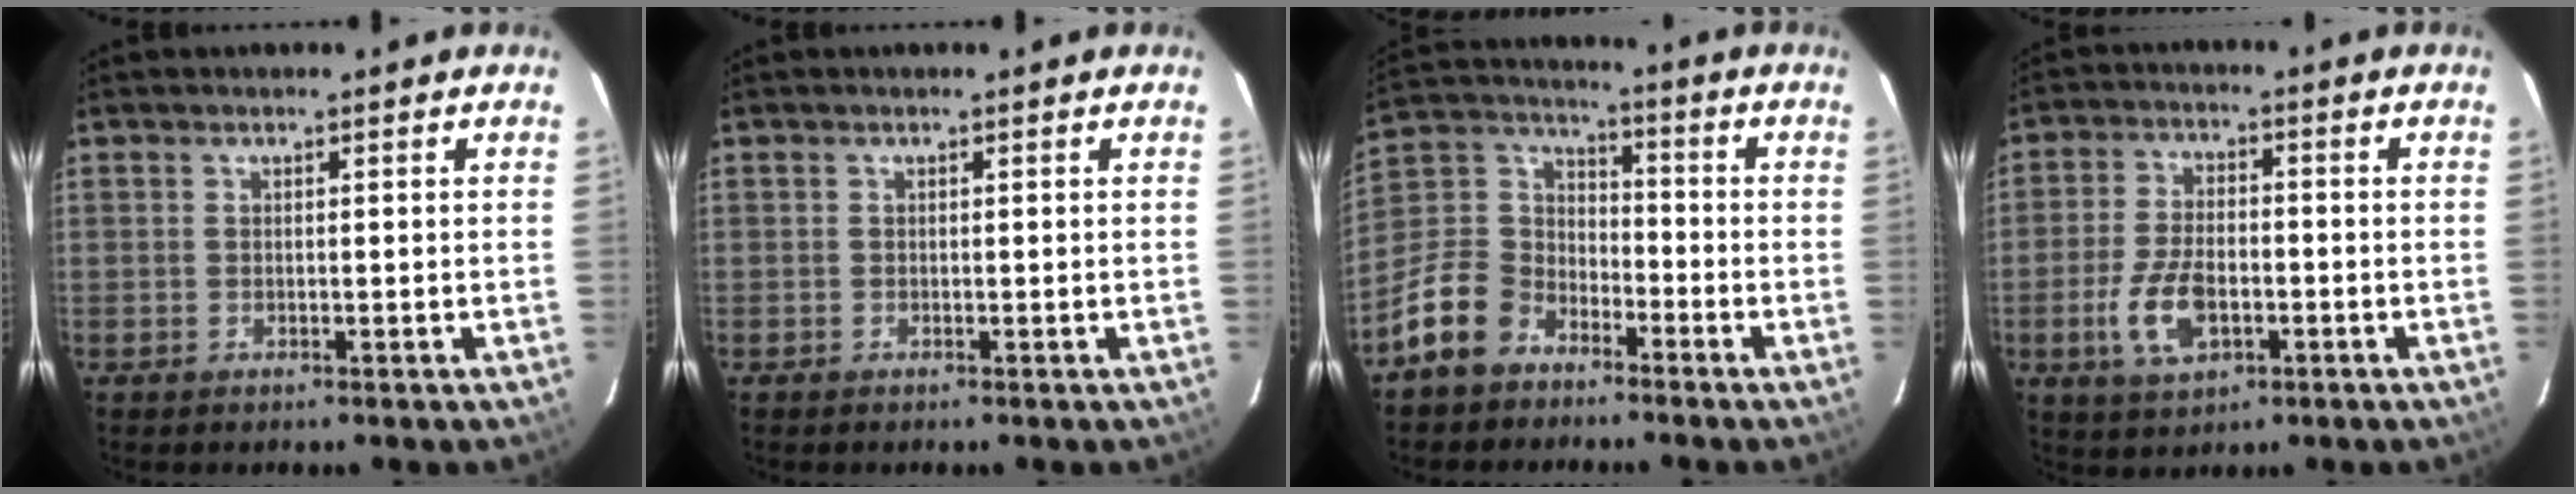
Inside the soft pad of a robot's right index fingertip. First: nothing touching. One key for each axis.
{"total": 0.0}
{"total": 11.8, "fx": -7.8, "fy": 7.8, "fz": 4.3, "tx": -0.109, "ty": 0.043, "tz": -0.144}
{"total": 9.6, "fx": -3.2, "fy": 5.2, "fz": 7.4, "tx": -0.161, "ty": -0.002, "tz": -0.055}